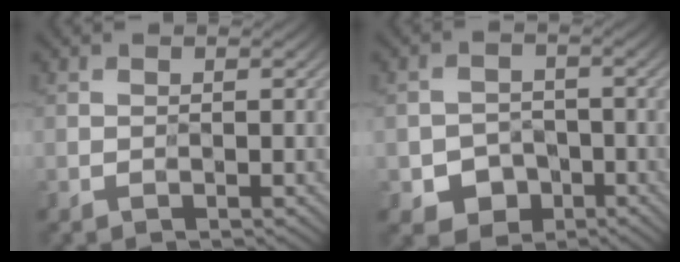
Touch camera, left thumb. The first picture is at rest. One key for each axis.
{"total": 4.6, "fx": -2.2, "fy": 3.5, "fz": 1.8, "tx": -0.028, "ty": -0.006, "tz": -0.040}